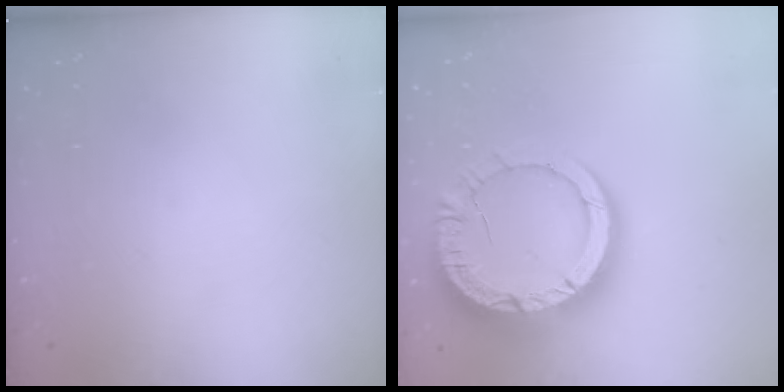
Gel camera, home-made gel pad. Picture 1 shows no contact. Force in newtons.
{"total": 17.7, "press": 17.7, "slide": 1.5}